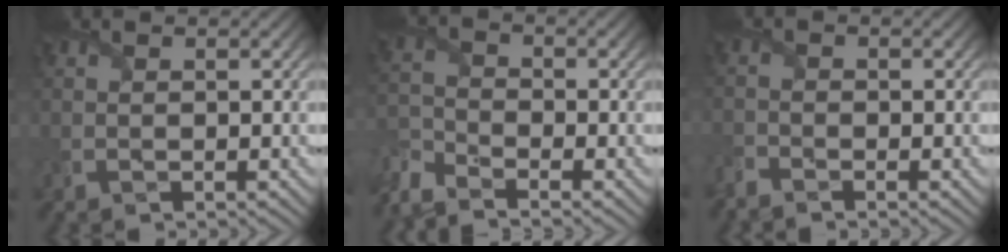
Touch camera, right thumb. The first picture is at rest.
{"total": 5.9, "force": [-5.1, 2.0, 2.4], "torque": [-0.066, -0.020, -0.116]}
{"total": 2.2, "force": [-2.1, 0.4, 0.4], "torque": [-0.016, -0.012, -0.055]}